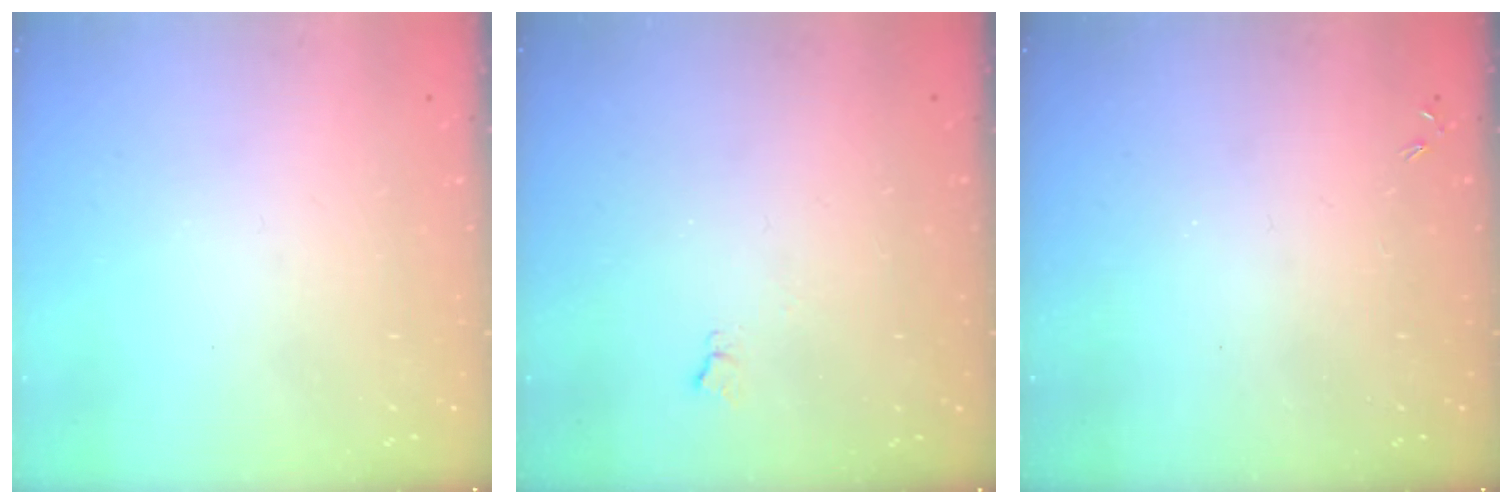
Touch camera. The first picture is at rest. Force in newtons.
{"total": 2.8, "press": 2.8, "slide": 0.6}
{"total": 0.0}